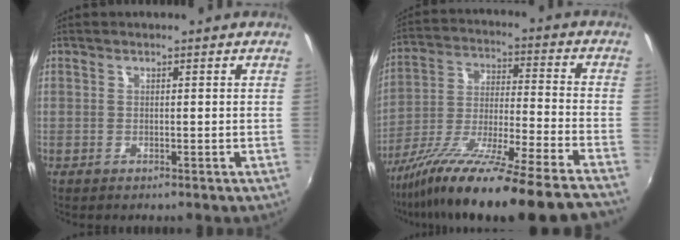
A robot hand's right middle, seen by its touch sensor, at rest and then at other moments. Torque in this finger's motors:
{"motor_torque": [1.38, -0.76, 0.43, 0.21]}